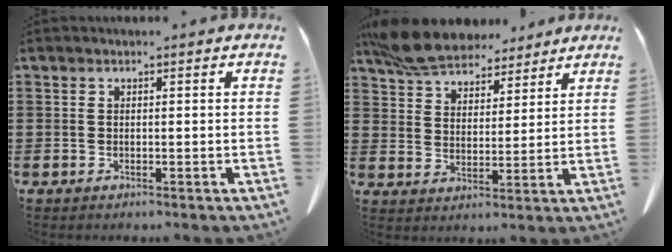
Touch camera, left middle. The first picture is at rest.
{"total": 8.2, "force": [7.4, 2.4, 2.4], "torque": [-0.077, -0.018, 0.142]}